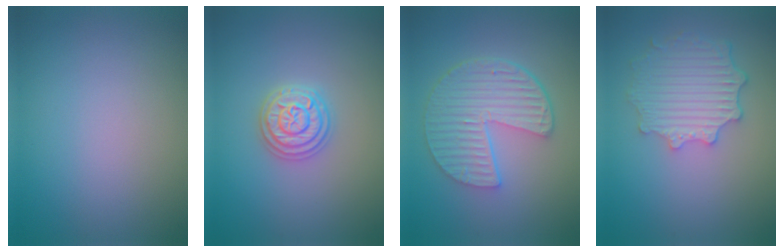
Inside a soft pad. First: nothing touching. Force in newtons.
{"total": 3.6, "press": 3.6, "slide": 0.5}
{"total": 6.2, "press": 4.4, "slide": 4.3}
{"total": 4.6, "press": 3.8, "slide": 2.5}